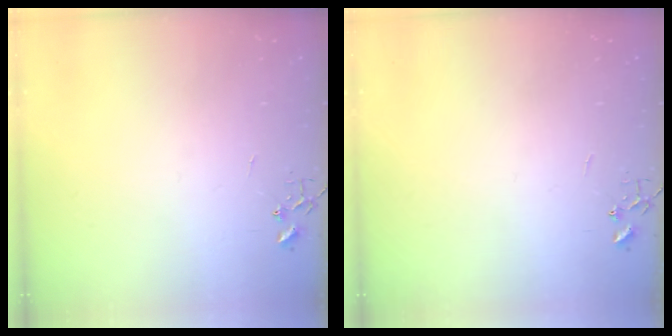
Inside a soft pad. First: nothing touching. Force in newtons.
{"total": 0.0}